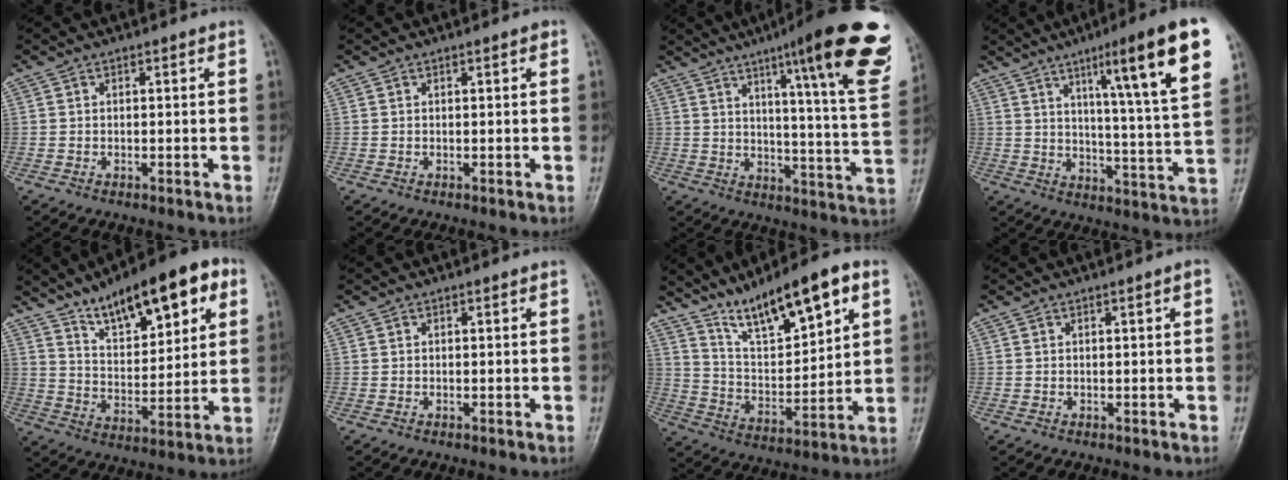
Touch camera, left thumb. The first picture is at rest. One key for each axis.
{"total": 0.6, "fx": 0.2, "fy": 0.1, "fz": 0.5, "tx": -0.007, "ty": 0.001, "tz": 0.002}
{"total": 24.0, "fx": 13.3, "fy": 3.1, "fz": 19.7, "tx": -0.247, "ty": -0.050, "tz": 0.175}
{"total": 20.1, "fx": 10.0, "fy": 1.9, "fz": 17.4, "tx": -0.232, "ty": -0.032, "tz": 0.143}
{"total": 18.2, "fx": 9.9, "fy": 7.0, "fz": 13.5, "tx": -0.163, "ty": -0.027, "tz": 0.160}
{"total": 0.0}
{"total": 16.0, "fx": 9.9, "fy": 4.7, "fz": 11.7, "tx": -0.170, "ty": -0.043, "tz": 0.183}
{"total": 0.9, "fx": 0.2, "fy": 0.0, "fz": 0.9, "tx": -0.016, "ty": 0.001, "tz": 0.003}